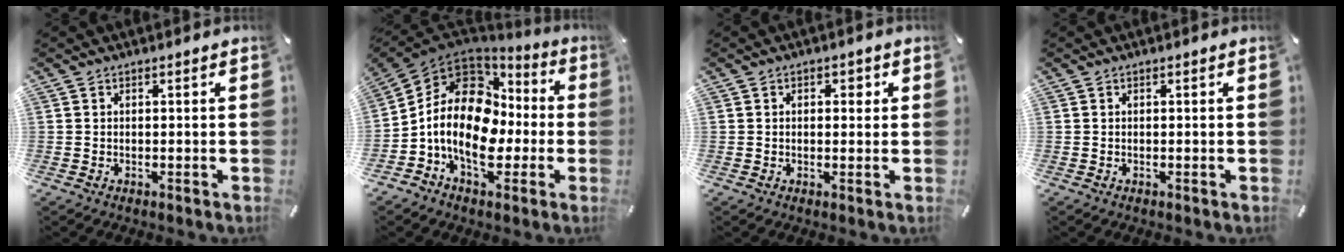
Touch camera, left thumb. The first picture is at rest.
{"total": 17.0, "force": [-2.6, 12.7, 11.1], "torque": [-0.222, 0.015, -0.043]}
{"total": 1.7, "force": [0.3, 1.2, 1.2], "torque": [-0.017, 0.005, 0.001]}
{"total": 0.0}